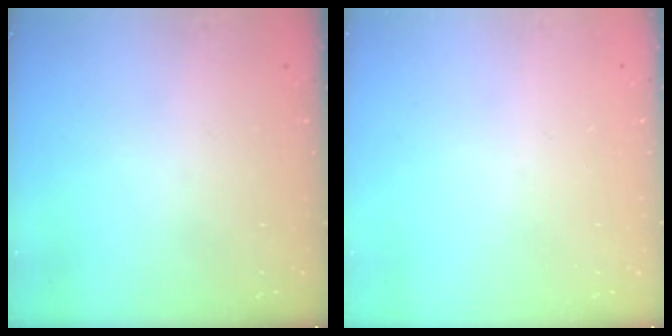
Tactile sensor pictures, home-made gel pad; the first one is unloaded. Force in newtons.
{"total": 0.0}